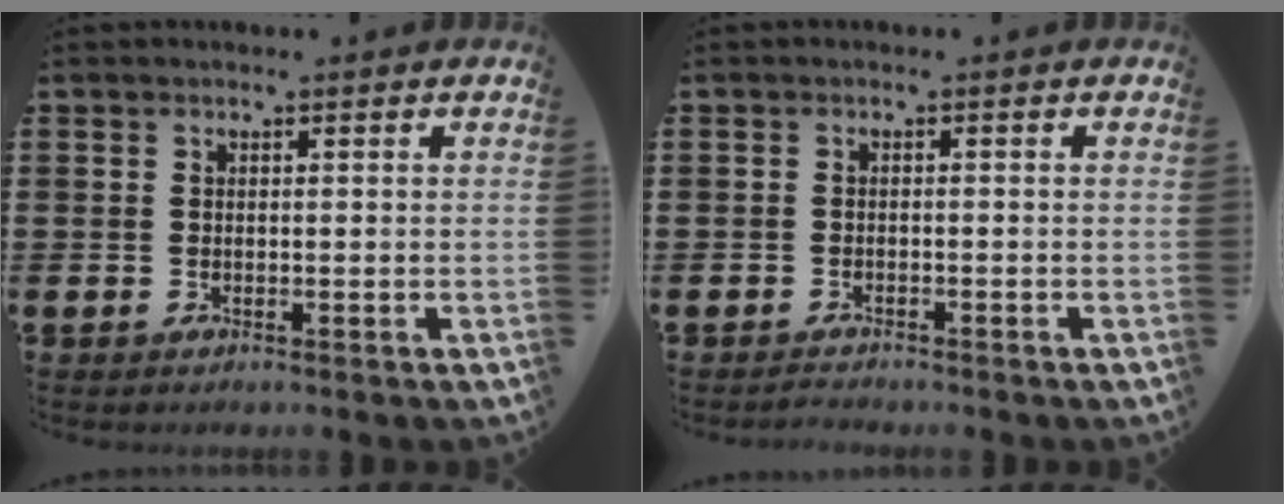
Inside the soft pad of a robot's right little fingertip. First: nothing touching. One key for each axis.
{"total": 0.8, "fx": -0.8, "fy": 0.0, "fz": 0.0, "tx": -0.003, "ty": -0.002, "tz": -0.017}